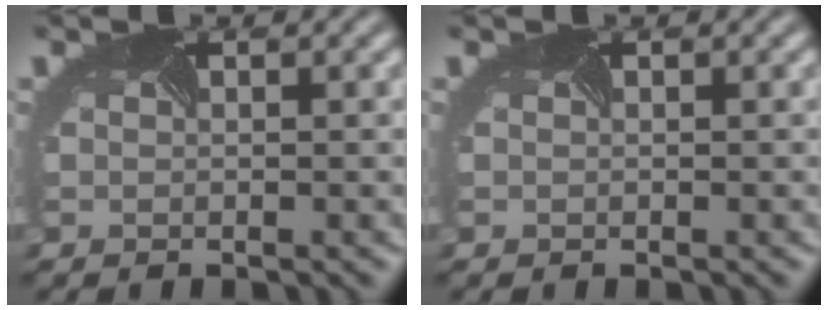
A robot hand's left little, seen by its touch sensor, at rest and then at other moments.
{"total": 0.0}